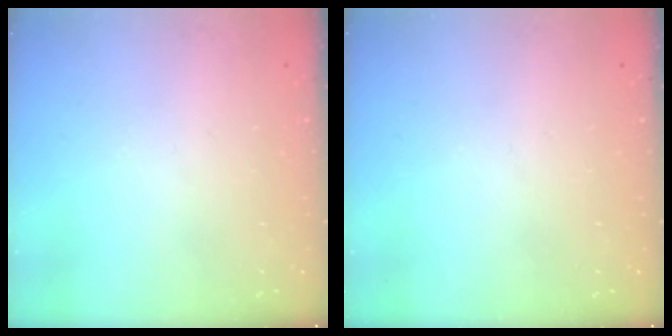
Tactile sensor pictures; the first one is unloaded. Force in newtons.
{"total": 0.0}